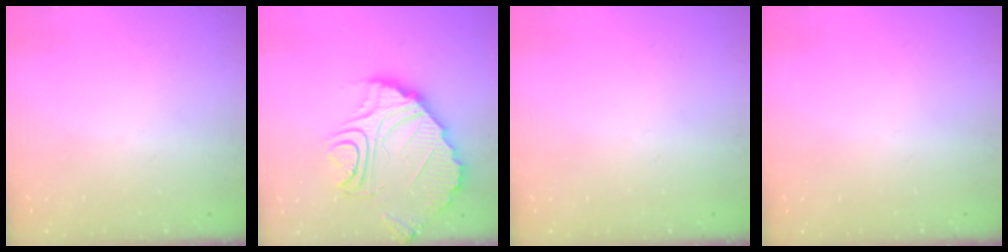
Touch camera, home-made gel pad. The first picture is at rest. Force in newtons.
{"total": 13.6, "press": 13.6, "slide": 1.2}
{"total": 0.0}
{"total": 0.0}